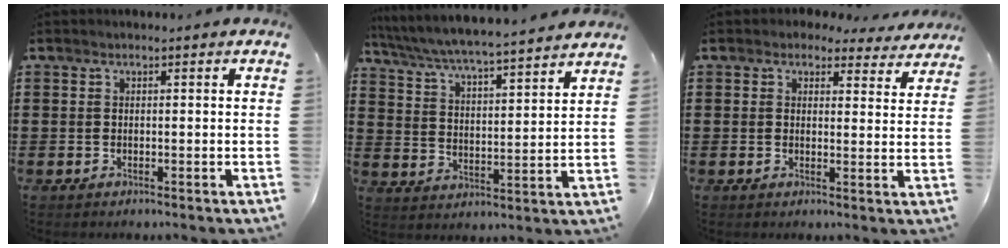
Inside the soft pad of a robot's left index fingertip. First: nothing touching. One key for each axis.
{"total": 5.0, "fx": 4.7, "fy": -0.6, "fz": 1.4, "tx": -0.050, "ty": -0.040, "tz": 0.074}
{"total": 3.3, "fx": 3.0, "fy": 1.2, "fz": 0.7, "tx": -0.017, "ty": -0.007, "tz": 0.053}